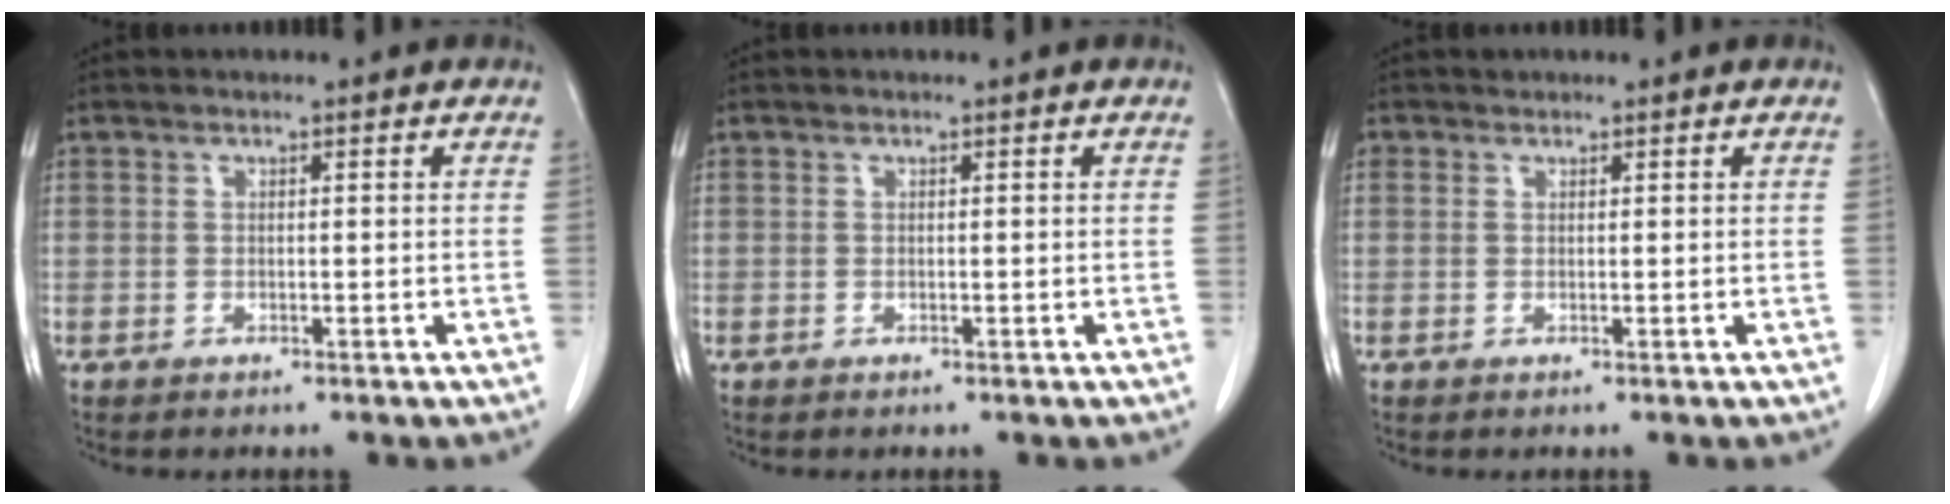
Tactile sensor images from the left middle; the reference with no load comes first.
{"total": 0.0}
{"total": 0.8, "force": [0.5, 0.5, 0.0], "torque": [-0.001, 0.005, 0.009]}